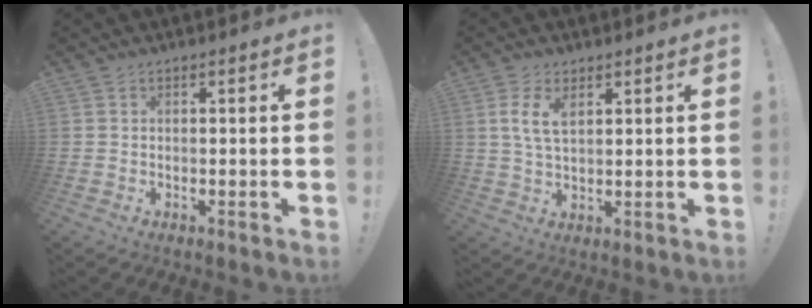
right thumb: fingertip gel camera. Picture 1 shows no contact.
{"total": 6.3, "force": [2.7, 3.1, 4.8], "torque": [-0.091, -0.008, 0.047]}